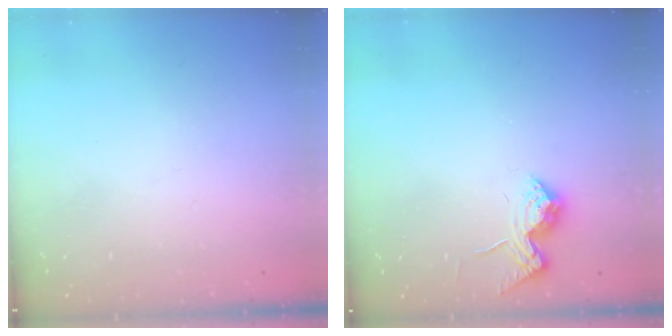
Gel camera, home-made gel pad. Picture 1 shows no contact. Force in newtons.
{"total": 11.8, "press": 11.8, "slide": 0.5}